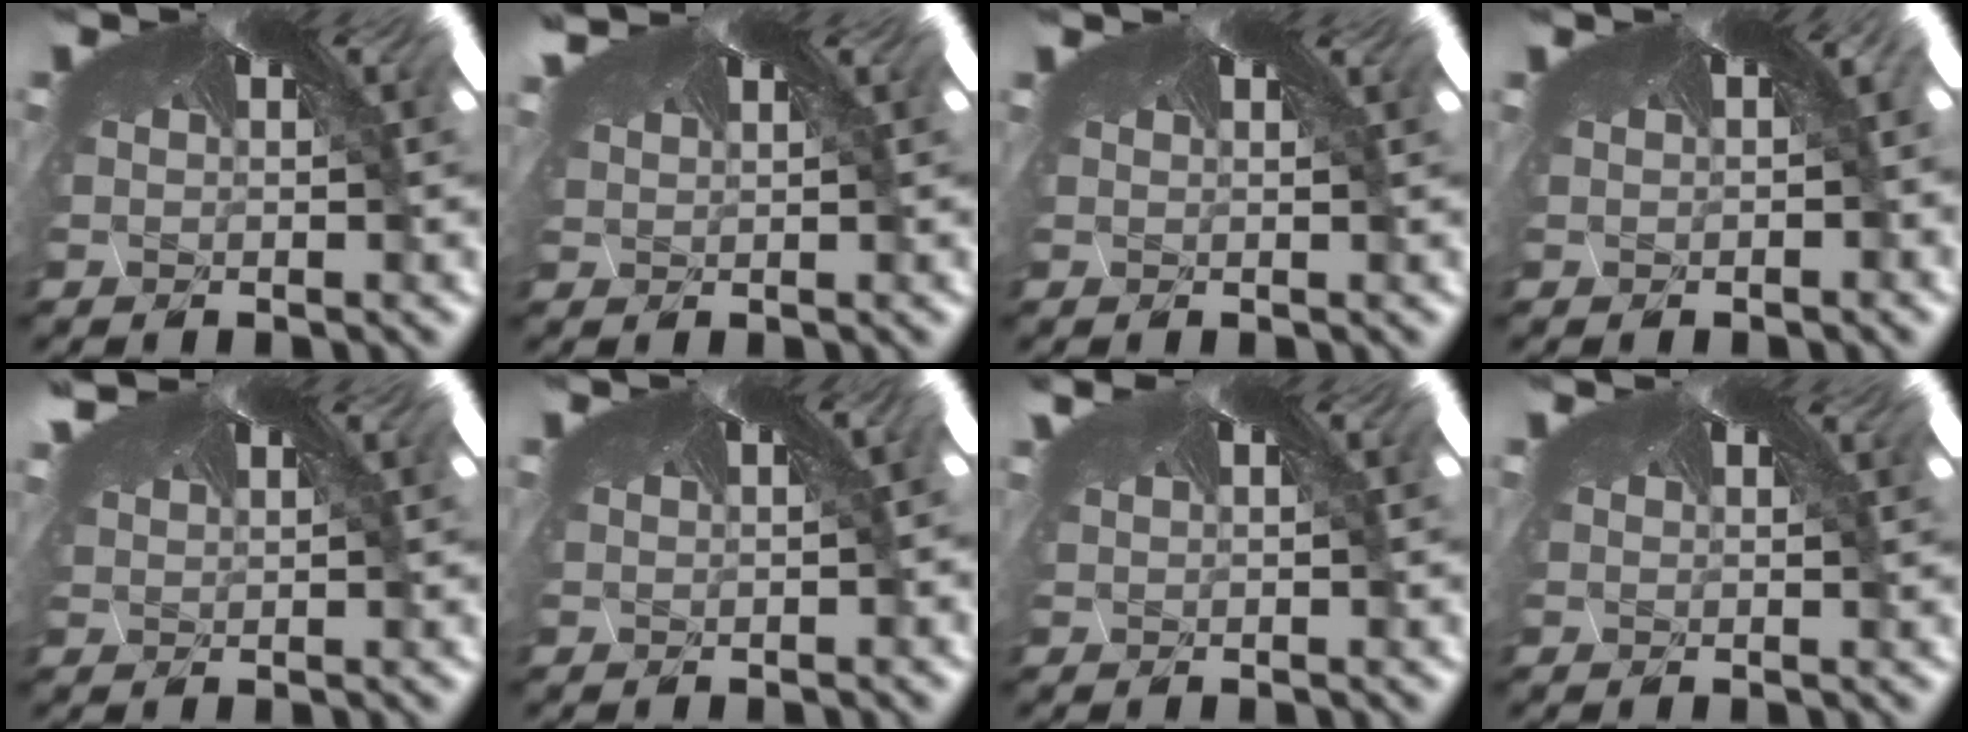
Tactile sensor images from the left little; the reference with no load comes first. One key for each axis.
{"total": 1.1, "fx": 0.9, "fy": 0.6, "fz": 0.0, "tx": -0.023, "ty": 0.003, "tz": 0.017}
{"total": 0.0}
{"total": 0.9, "fx": -0.7, "fy": -0.1, "fz": -0.5, "tx": -0.001, "ty": -0.008, "tz": -0.003}
{"total": 1.4, "fx": 1.0, "fy": 0.9, "fz": 0.3, "tx": -0.028, "ty": 0.004, "tz": 0.021}
{"total": 0.6, "fx": -0.3, "fy": -0.4, "fz": -0.3, "tx": 0.007, "ty": -0.002, "tz": -0.004}
{"total": 0.6, "fx": 0.2, "fy": -0.2, "fz": -0.5, "tx": 0.007, "ty": -0.004, "tz": 0.001}
{"total": 0.6, "fx": 0.3, "fy": 0.3, "fz": 0.3, "tx": -0.003, "ty": -0.001, "tz": 0.005}